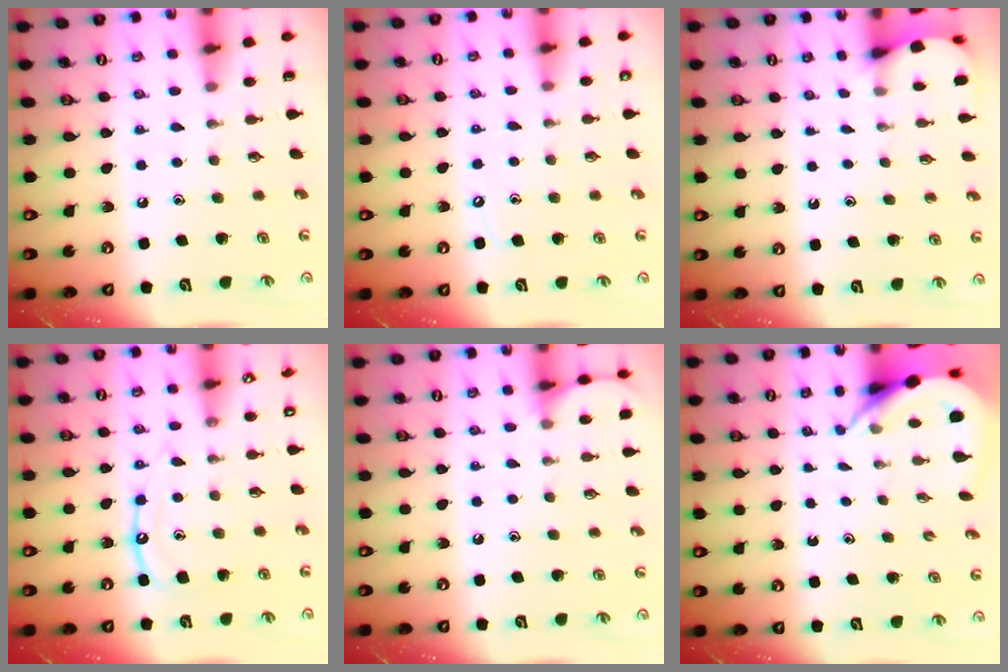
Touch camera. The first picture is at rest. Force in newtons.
{"total": 3.6, "press": 3.6, "slide": 0.4}
{"total": 2.4, "press": 2.4, "slide": 0.3}
{"total": 10.3, "press": 10.3, "slide": 0.9}
{"total": 5.1, "press": 5.0, "slide": 0.7}
{"total": 5.7, "press": 5.7, "slide": 0.6}